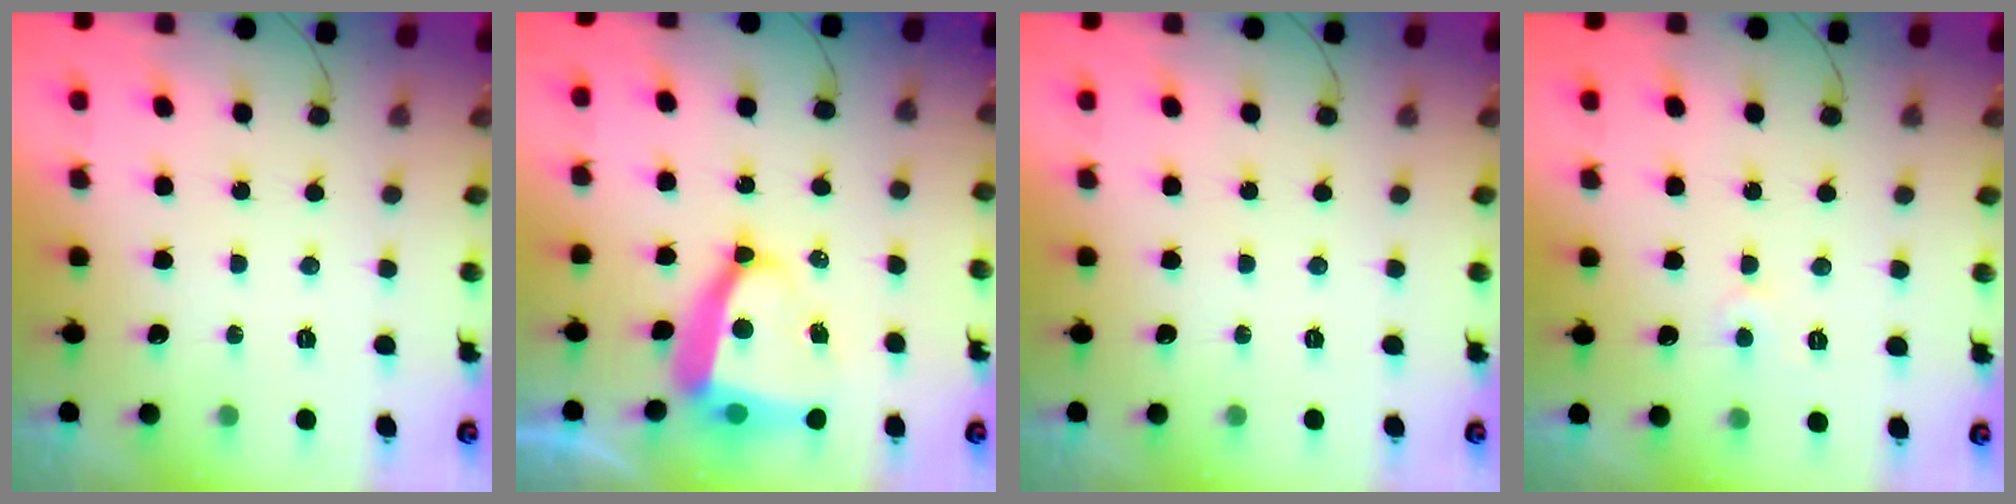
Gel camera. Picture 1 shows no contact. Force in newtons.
{"total": 10.2, "press": 10.1, "slide": 1.0}
{"total": 0.0}
{"total": 3.9, "press": 3.8, "slide": 0.5}